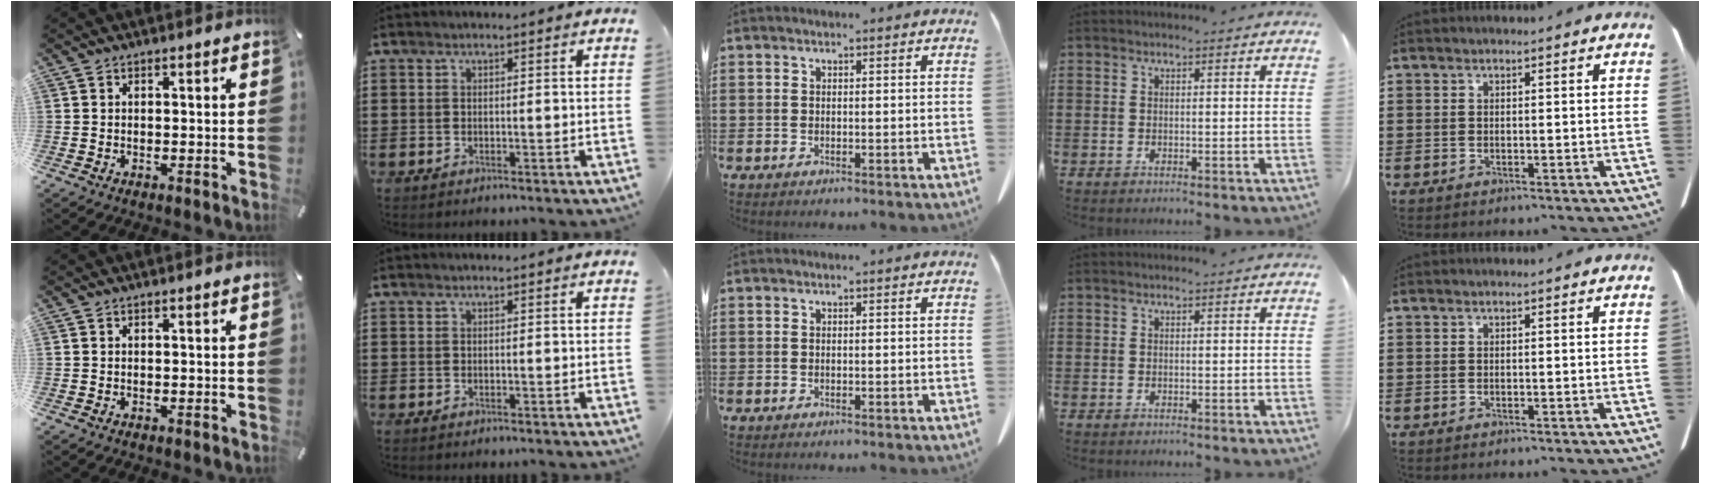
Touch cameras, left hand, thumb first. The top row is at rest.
{}